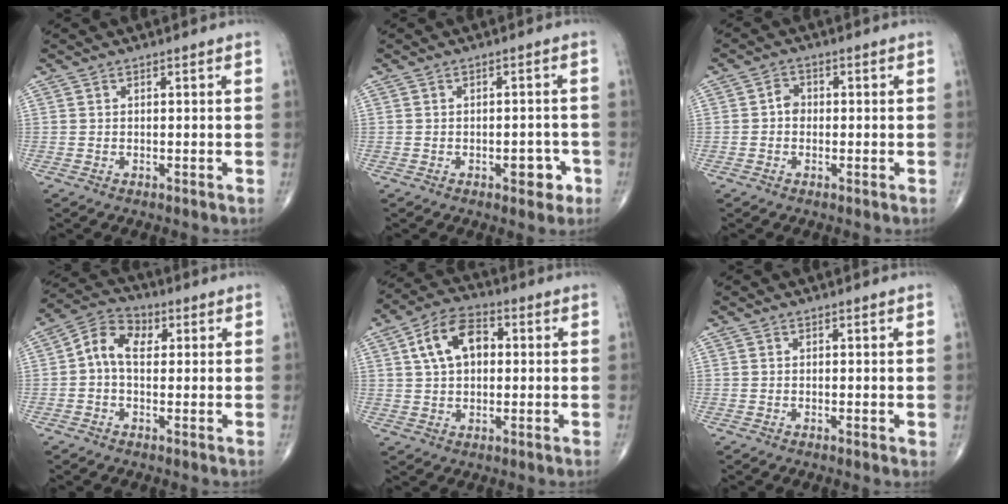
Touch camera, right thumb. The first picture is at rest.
{"total": 3.9, "force": [-1.7, 2.1, 2.9], "torque": [-0.018, 0.013, -0.018]}
{"total": 2.3, "force": [-0.2, 1.9, 1.2], "torque": [-0.007, 0.007, -0.011]}
{"total": 7.4, "force": [0.9, 5.0, 5.4], "torque": [-0.079, 0.020, 0.007]}
{"total": 10.2, "force": [2.2, 6.5, 7.5], "torque": [-0.118, 0.018, 0.031]}
{"total": 0.9, "force": [0.0, 0.2, 0.9], "torque": [-0.014, -0.003, -0.002]}